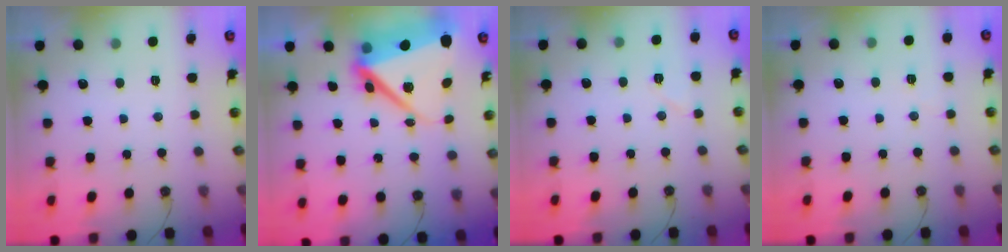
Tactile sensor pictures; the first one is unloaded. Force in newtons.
{"total": 14.4, "press": 14.3, "slide": 1.4}
{"total": 5.6, "press": 4.9, "slide": 2.7}
{"total": 2.5, "press": 2.3, "slide": 0.9}